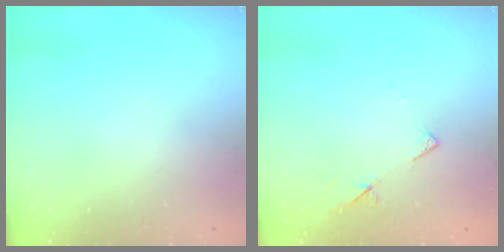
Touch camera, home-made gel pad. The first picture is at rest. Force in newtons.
{"total": 6.5, "press": 6.5, "slide": 0.6}